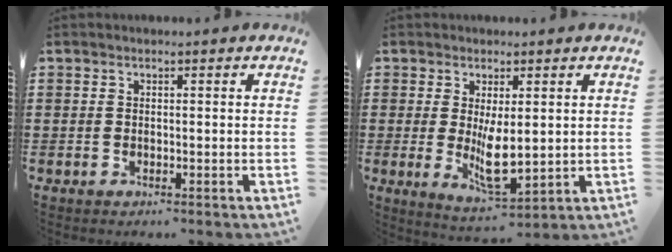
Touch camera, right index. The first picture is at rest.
{"total": 6.2, "force": [0.1, 2.5, 5.7], "torque": [-0.094, -0.006, 0.001]}